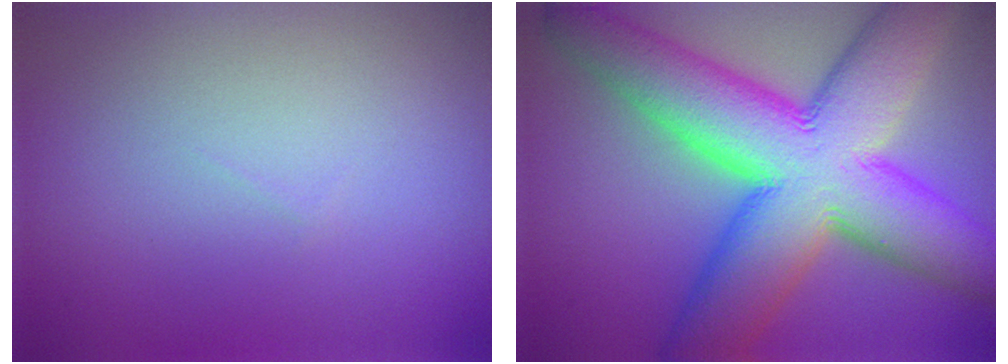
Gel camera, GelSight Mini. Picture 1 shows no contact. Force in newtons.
{"total": 16.3, "press": 16.3, "slide": 0.4}